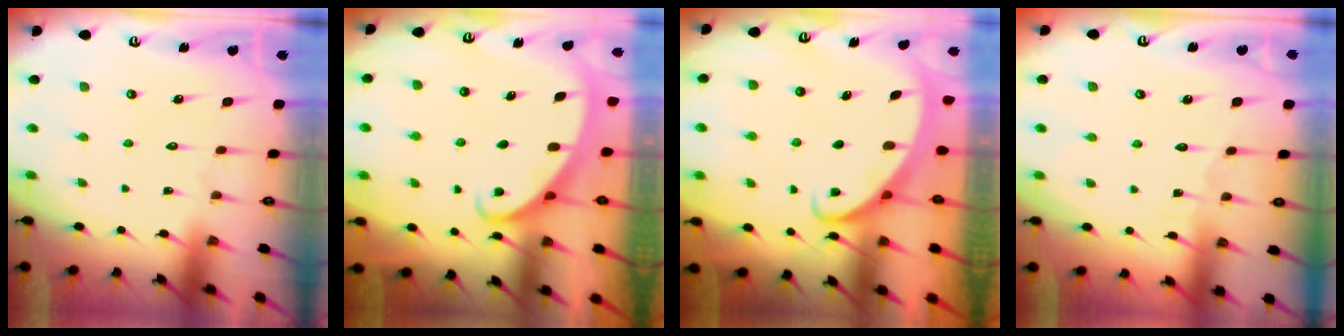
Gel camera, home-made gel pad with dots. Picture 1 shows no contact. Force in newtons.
{"total": 2.6, "press": 2.6, "slide": 0.4}
{"total": 2.6, "press": 2.6, "slide": 0.3}
{"total": 4.7, "press": 4.6, "slide": 0.5}